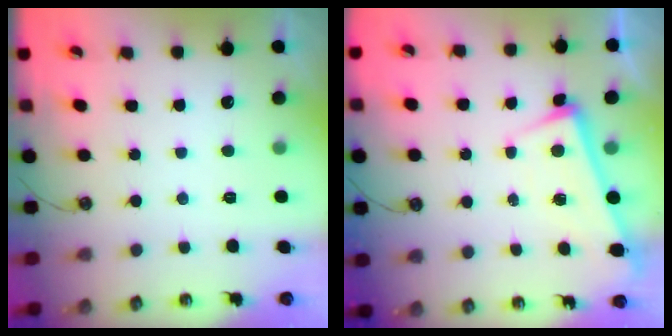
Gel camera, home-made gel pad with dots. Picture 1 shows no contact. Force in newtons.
{"total": 0.8, "press": 0.7, "slide": 0.5}